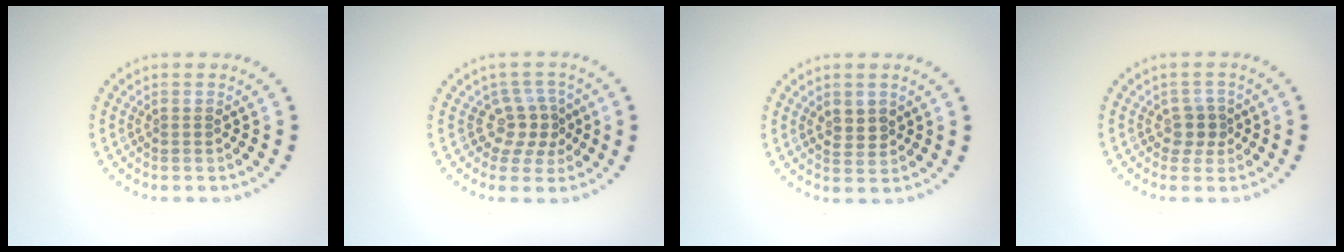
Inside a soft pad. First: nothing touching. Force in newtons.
{"total": 3.0, "press": 2.2, "slide": 2.0}
{"total": 1.3, "press": 1.3, "slide": 0.5}
{"total": 1.9, "press": 1.5, "slide": 1.1}